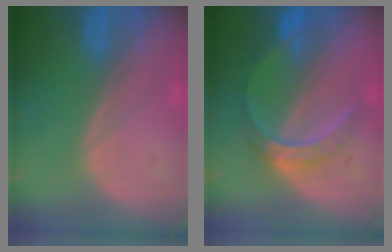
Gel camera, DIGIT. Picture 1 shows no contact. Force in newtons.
{"total": 6.3, "press": 5.5, "slide": 3.1}